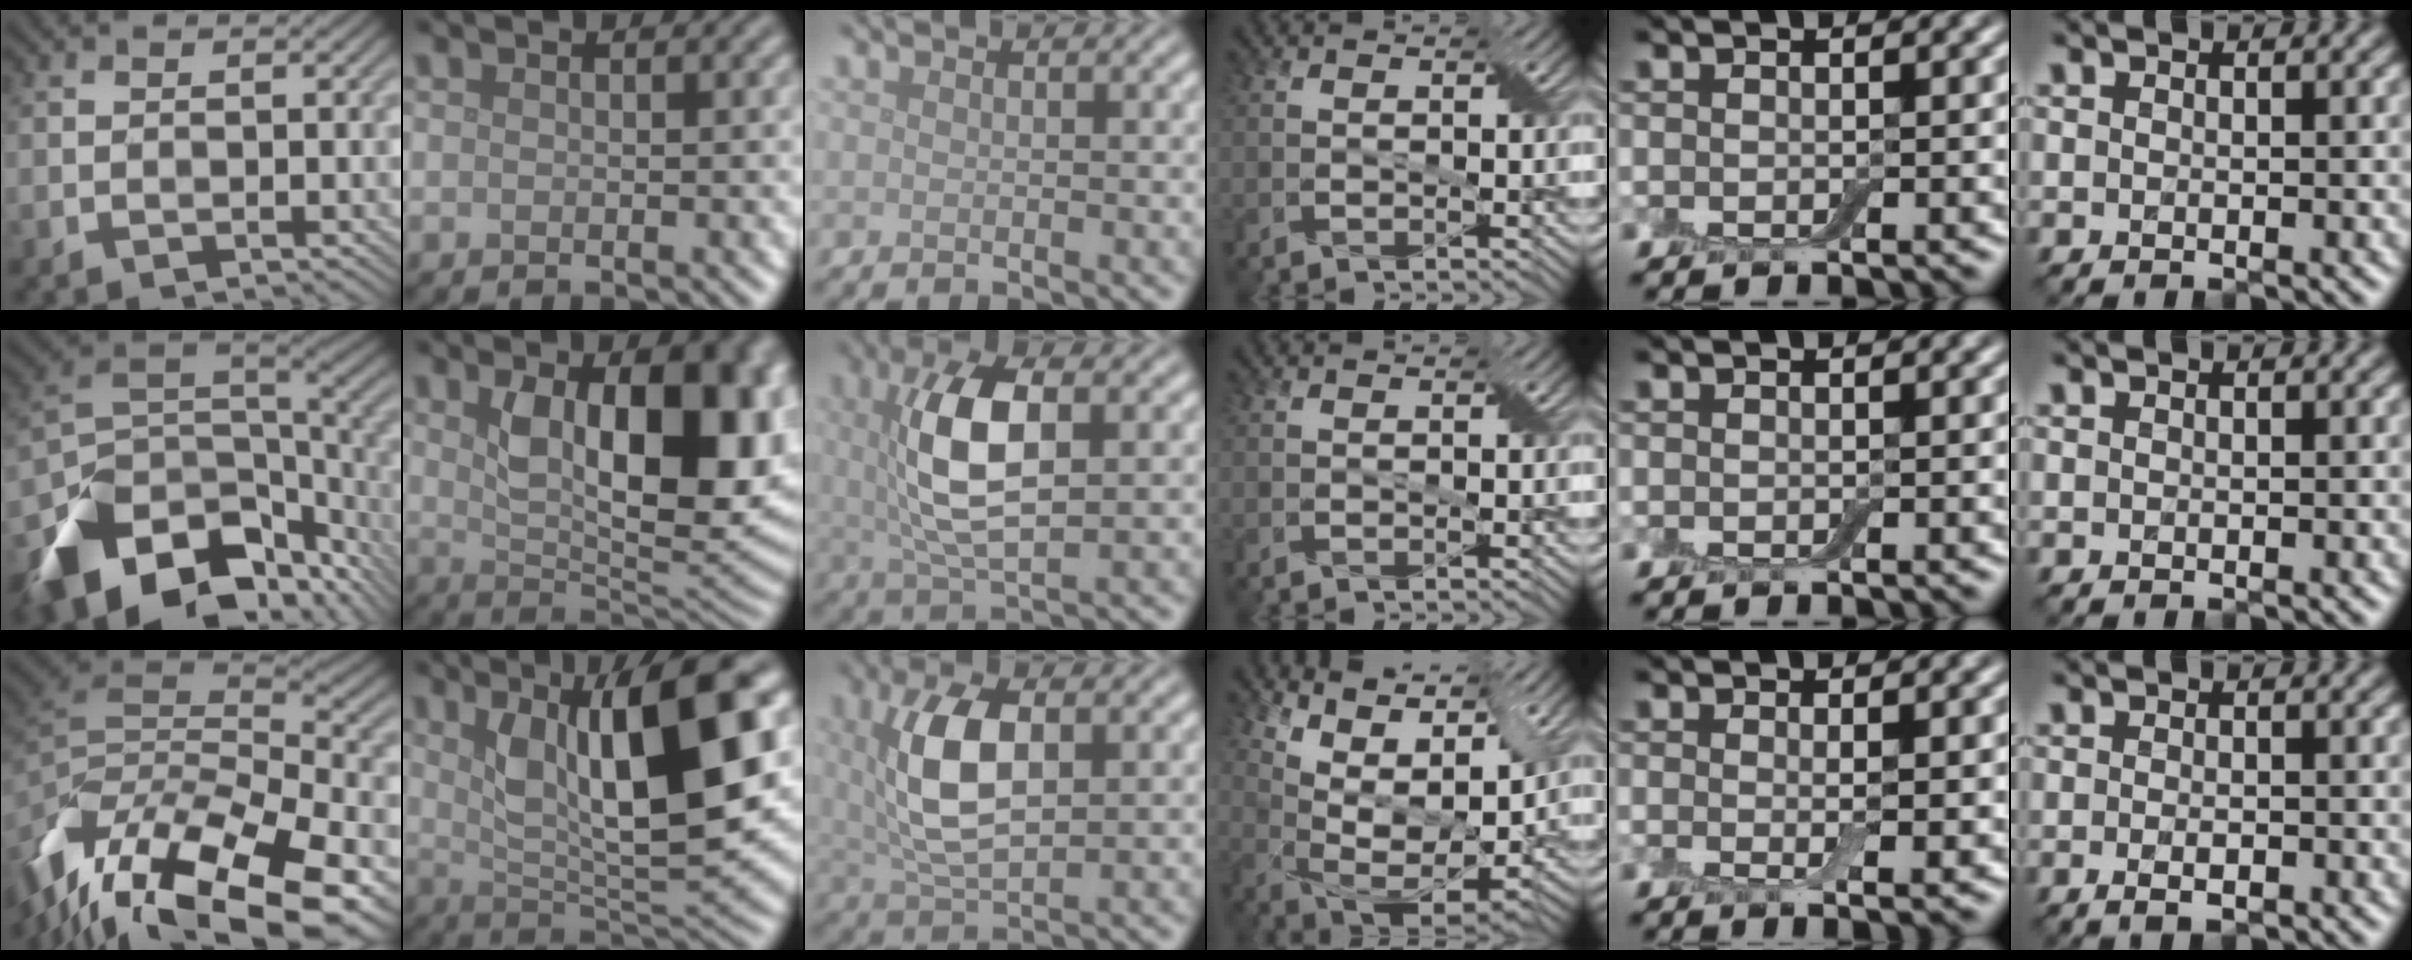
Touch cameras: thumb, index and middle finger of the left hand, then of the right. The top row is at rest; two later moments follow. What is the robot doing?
{"motion": "wrap", "object": "bandage"}